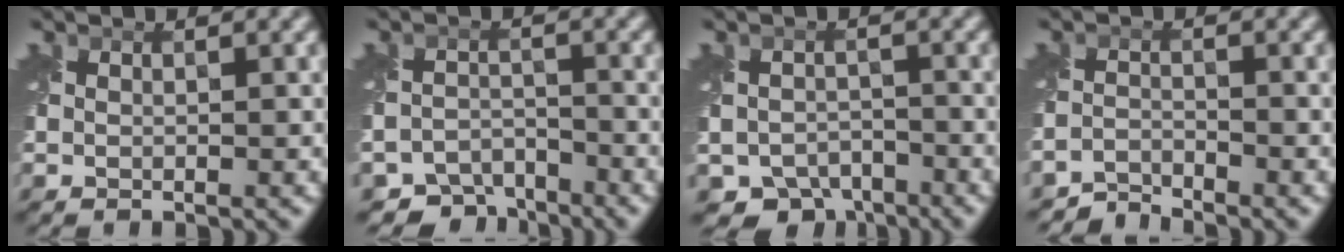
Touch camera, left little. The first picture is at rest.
{"total": 4.4, "force": [-3.9, 1.9, 0.5], "torque": [0.002, -0.011, -0.070]}
{"total": 4.9, "force": [-3.6, 3.1, 1.1], "torque": [-0.007, -0.014, -0.058]}
{"total": 2.4, "force": [-2.4, 0.0, -0.3], "torque": [0.007, -0.001, -0.054]}